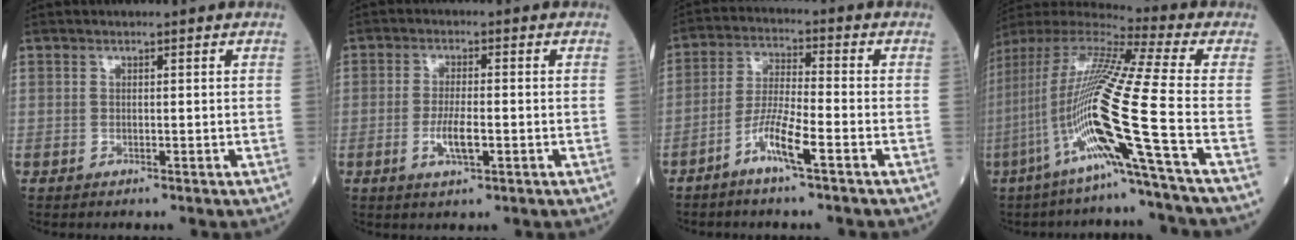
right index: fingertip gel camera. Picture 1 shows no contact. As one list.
[{"total": 4.4, "force": [-1.4, 0.9, 4.1], "torque": [-0.082, -0.003, -0.024]}, {"total": 6.8, "force": [-3.9, 0.2, 5.6], "torque": [-0.114, 0.001, -0.078]}, {"total": 21.1, "force": [-7.7, -2.3, 19.5], "torque": [-0.413, -0.023, -0.161]}]